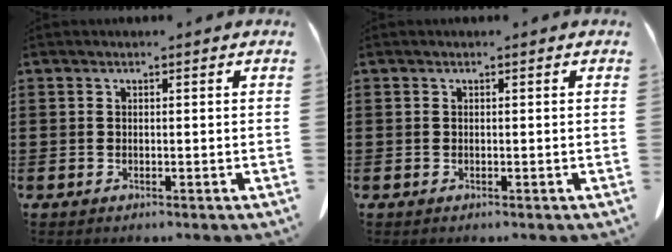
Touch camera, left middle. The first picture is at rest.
{"total": 0.0}